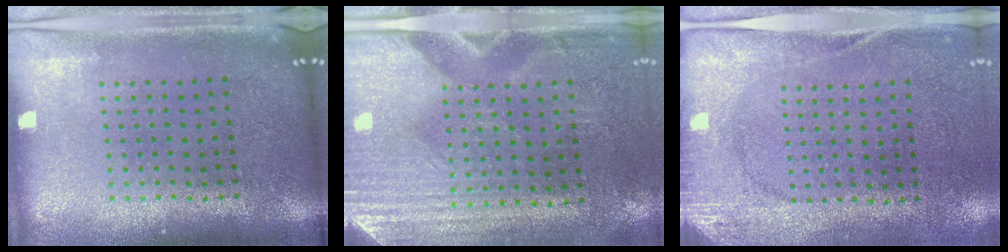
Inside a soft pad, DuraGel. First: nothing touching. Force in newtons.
{"total": 3.0, "press": 2.6, "slide": 1.5}
{"total": 2.7, "press": 2.1, "slide": 1.7}